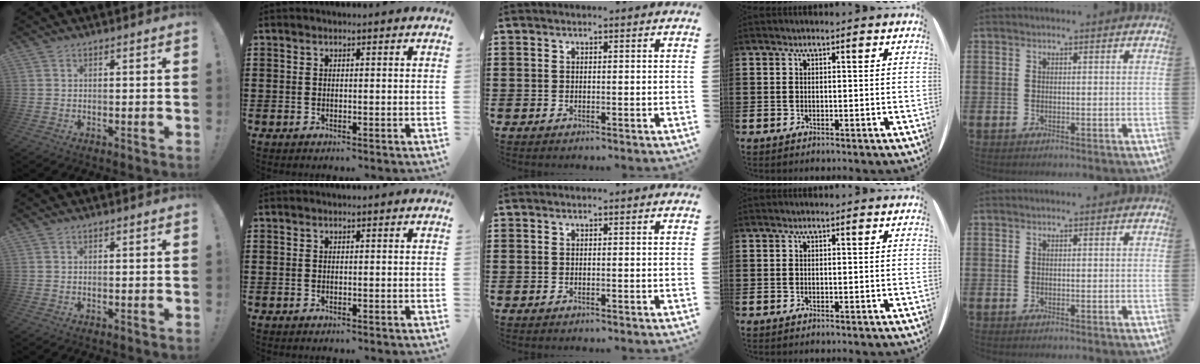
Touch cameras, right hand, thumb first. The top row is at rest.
{}